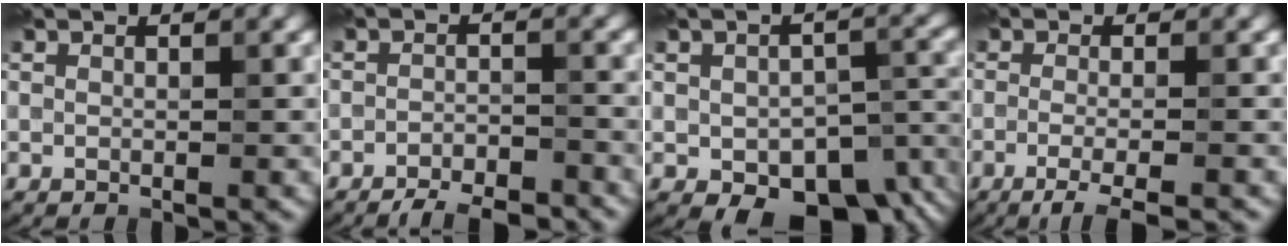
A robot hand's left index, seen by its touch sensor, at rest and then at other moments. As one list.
[{"total": 5.0, "force": [-4.3, 1.3, 2.3], "torque": [-0.034, -0.008, -0.064]}, {"total": 10.5, "force": [-4.2, 5.8, 7.7], "torque": [-0.113, -0.029, -0.040]}, {"total": 3.4, "force": [-1.9, 0.7, 2.8], "torque": [-0.042, -0.005, -0.044]}]